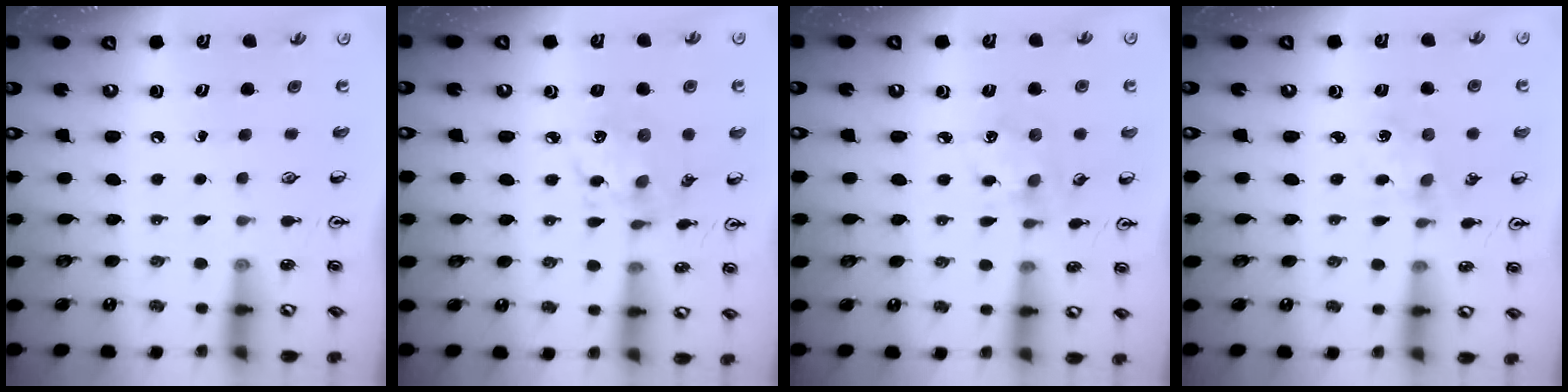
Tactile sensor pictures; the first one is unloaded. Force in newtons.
{"total": 7.1, "press": 7.1, "slide": 0.5}
{"total": 4.2, "press": 4.1, "slide": 1.0}
{"total": 0.9, "press": 0.8, "slide": 0.2}